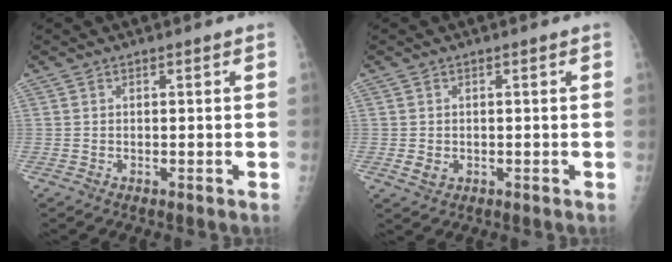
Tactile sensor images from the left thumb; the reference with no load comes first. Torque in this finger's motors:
{"motor_torque": [-0.15, 0.10, -0.02, -0.09, 0.00]}